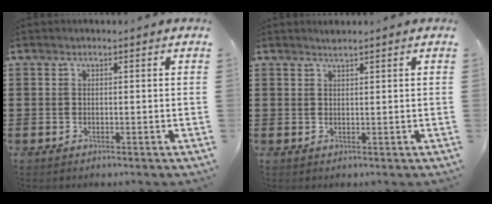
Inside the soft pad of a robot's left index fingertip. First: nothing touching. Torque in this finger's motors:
{"motor_torque": [0.43, -0.11, 0.00, 0.01]}